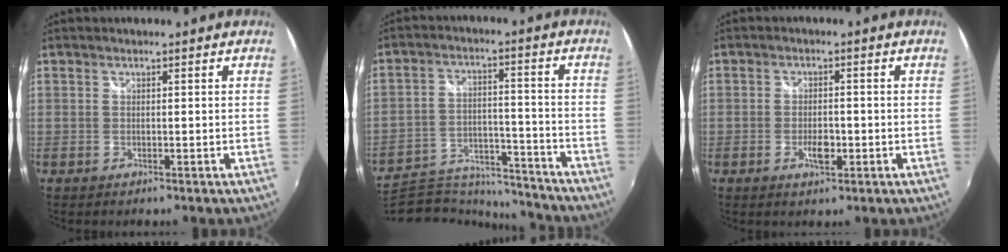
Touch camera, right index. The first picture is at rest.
{"total": 21.5, "force": [-19.4, 6.1, 7.0], "torque": [-0.145, 0.000, -0.281]}
{"total": 3.5, "force": [-1.2, 1.6, 2.9], "torque": [-0.055, -0.003, -0.022]}